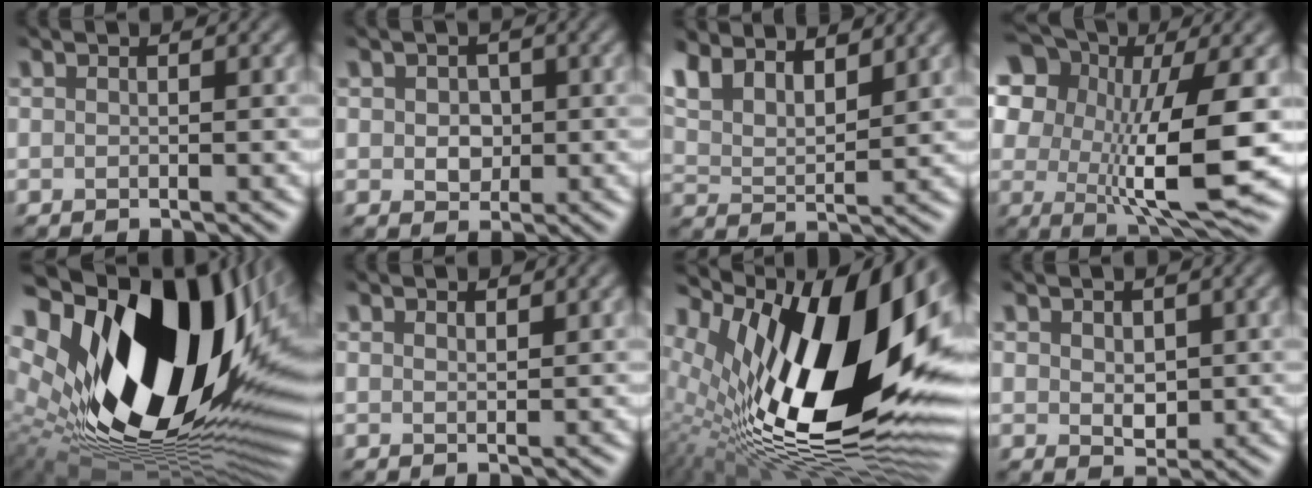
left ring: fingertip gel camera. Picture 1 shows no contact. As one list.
[{"total": 2.0, "force": [0.2, 1.6, 1.2], "torque": [-0.021, -0.002, 0.002]}, {"total": 6.5, "force": [4.9, 2.6, 3.4], "torque": [-0.075, 0.008, 0.087]}, {"total": 13.8, "force": [2.3, 7.2, 11.5], "torque": [-0.199, -0.008, 0.034]}, {"total": 21.8, "force": [4.5, 12.2, 17.5], "torque": [-0.328, -0.024, 0.091]}, {"total": 0.9, "force": [0.8, 0.2, 0.2], "torque": [-0.004, -0.001, 0.016]}, {"total": 19.7, "force": [3.6, 9.3, 17.0], "torque": [-0.293, -0.003, 0.056]}, {"total": 1.7, "force": [0.5, 1.2, 1.1], "torque": [-0.018, -0.005, 0.013]}]